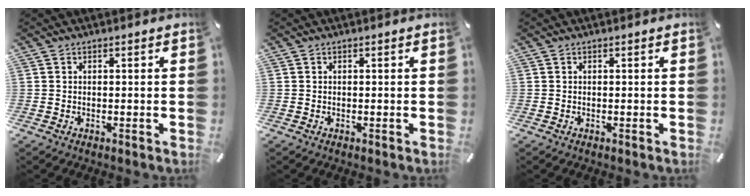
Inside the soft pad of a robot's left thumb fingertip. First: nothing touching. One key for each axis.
{"total": 0.0}
{"total": 0.0}